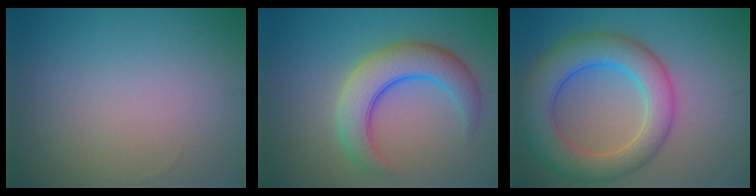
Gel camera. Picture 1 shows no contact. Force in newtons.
{"total": 5.8, "press": 5.8, "slide": 0.1}
{"total": 7.6, "press": 7.6, "slide": 0.3}